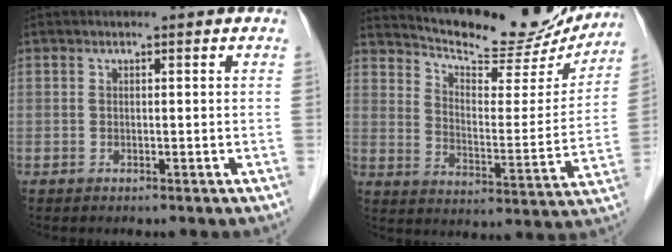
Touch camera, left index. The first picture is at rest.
{"total": 19.6, "force": [18.2, 3.9, 6.2], "torque": [-0.095, -0.026, 0.249]}